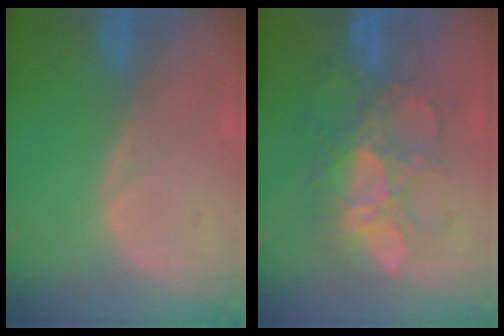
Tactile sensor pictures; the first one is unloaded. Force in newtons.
{"total": 9.1, "press": 8.9, "slide": 1.8}